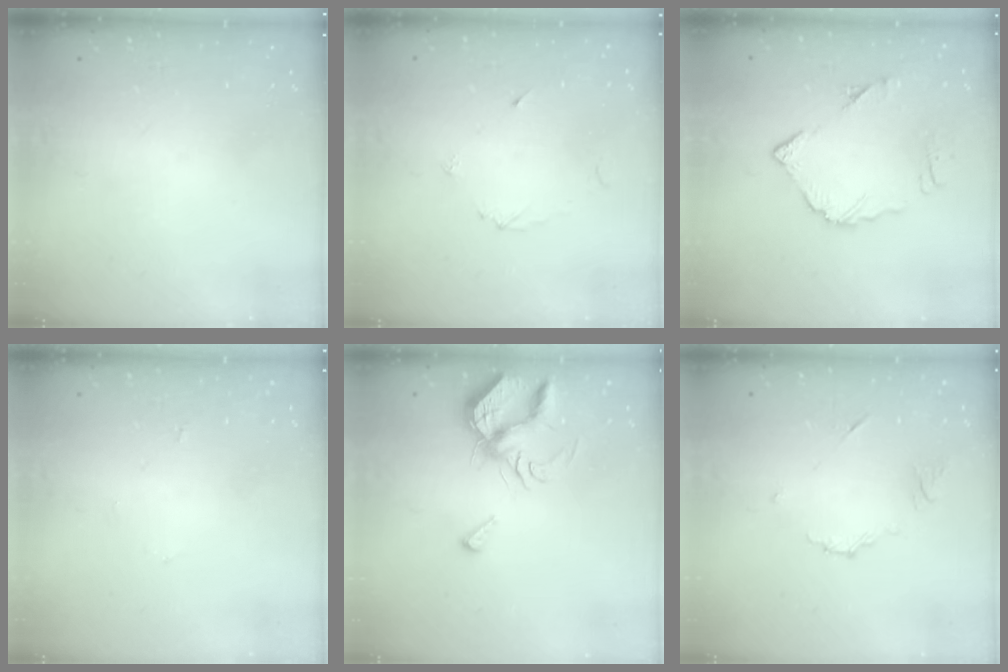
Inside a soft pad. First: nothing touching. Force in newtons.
{"total": 3.8, "press": 3.7, "slide": 0.4}
{"total": 9.4, "press": 9.4, "slide": 0.8}
{"total": 2.4, "press": 2.4, "slide": 0.2}
{"total": 6.8, "press": 6.7, "slide": 0.9}
{"total": 6.1, "press": 6.1, "slide": 0.6}